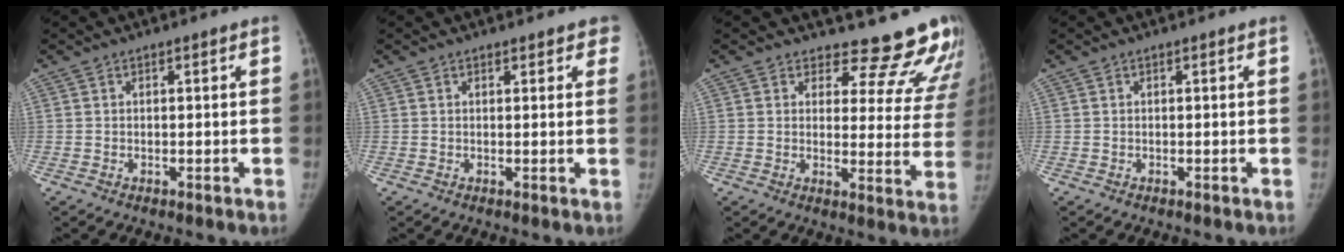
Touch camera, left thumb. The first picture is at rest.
{"total": 3.1, "force": [2.5, 1.6, 1.0], "torque": [0.026, -0.005, 0.017]}
{"total": 14.6, "force": [13.6, 4.5, 2.7], "torque": [0.017, -0.135, 0.140]}
{"total": 0.0}